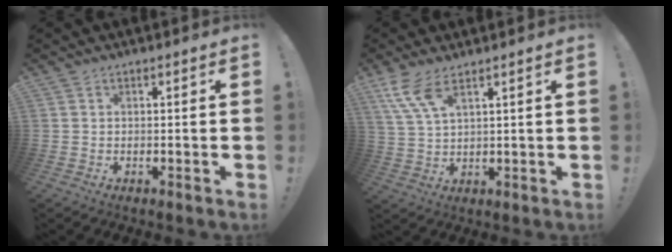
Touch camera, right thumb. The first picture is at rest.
{"total": 8.0, "force": [5.2, 2.2, 5.7], "torque": [-0.117, -0.019, 0.100]}